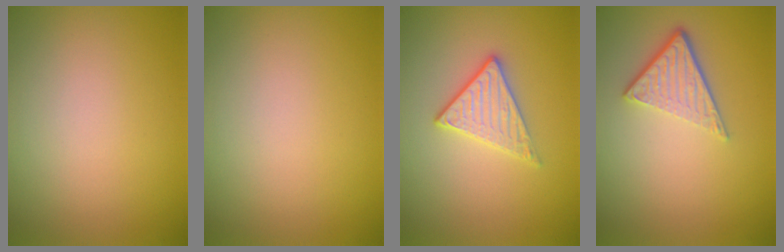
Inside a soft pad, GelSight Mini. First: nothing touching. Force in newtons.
{"total": 0.0}
{"total": 2.8, "press": 2.6, "slide": 1.1}
{"total": 3.9, "press": 2.7, "slide": 2.9}